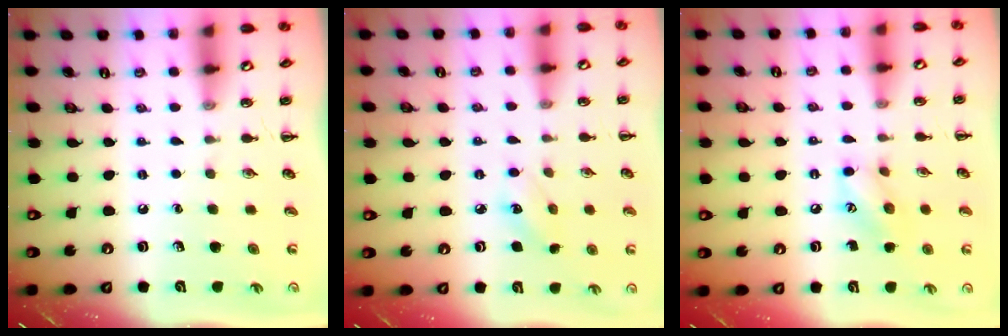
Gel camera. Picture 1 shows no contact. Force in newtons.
{"total": 5.5, "press": 5.3, "slide": 1.6}
{"total": 8.9, "press": 8.9, "slide": 0.7}